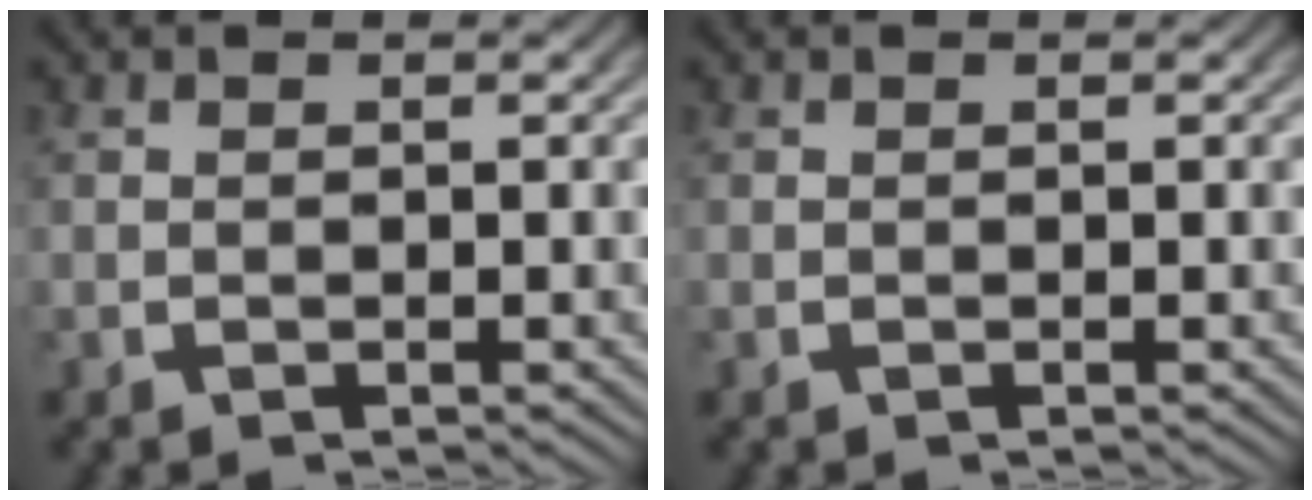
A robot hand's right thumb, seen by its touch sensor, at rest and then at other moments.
{"total": 0.0}